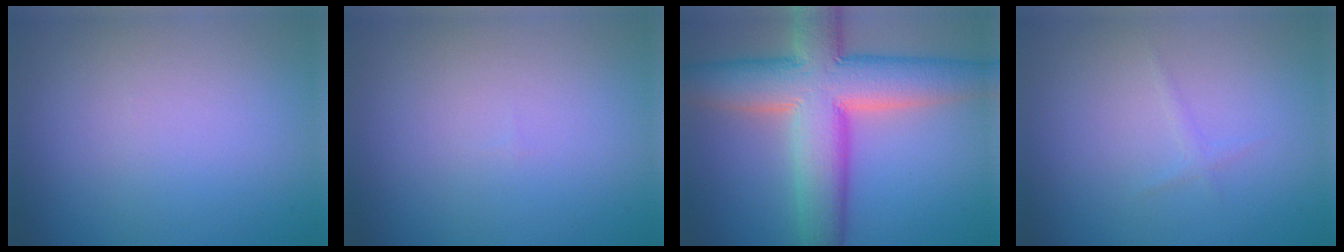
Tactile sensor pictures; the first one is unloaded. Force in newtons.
{"total": 0.0}
{"total": 11.9, "press": 11.8, "slide": 1.0}
{"total": 0.6, "press": 0.6, "slide": 0.1}